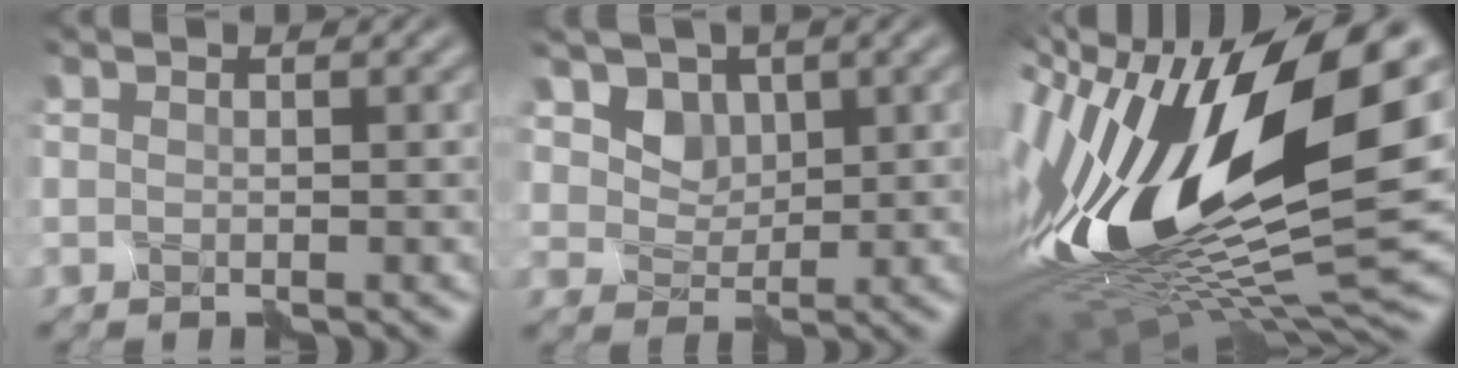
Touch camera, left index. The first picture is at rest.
{"total": 2.2, "force": [1.3, 1.6, 0.8], "torque": [-0.029, -0.018, 0.035]}
{"total": 17.7, "force": [1.7, 6.1, 16.5], "torque": [-0.314, -0.008, 0.029]}